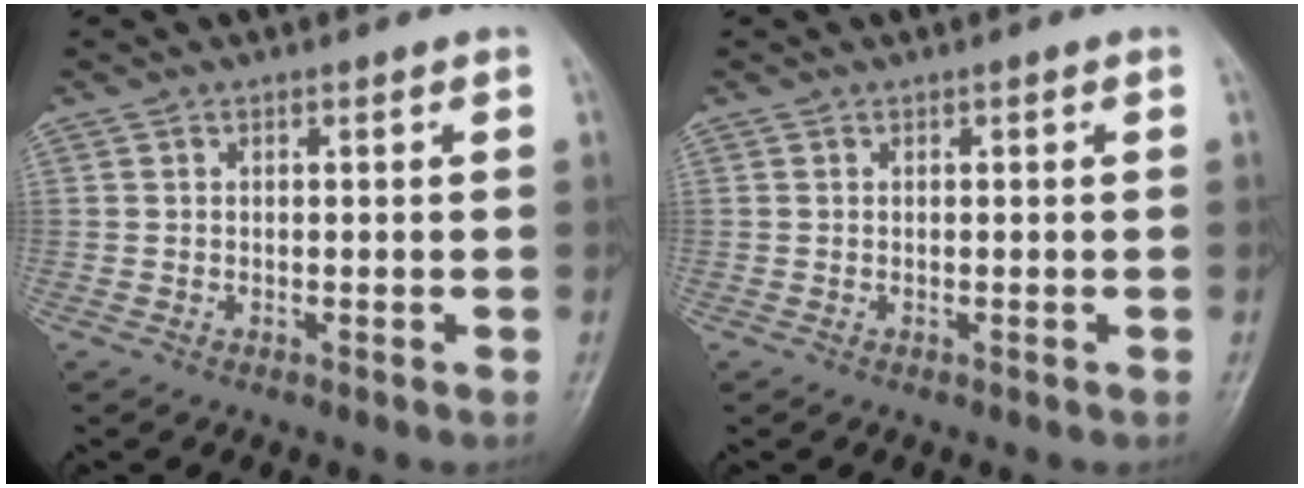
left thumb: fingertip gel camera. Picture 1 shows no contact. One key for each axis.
{"total": 0.0}